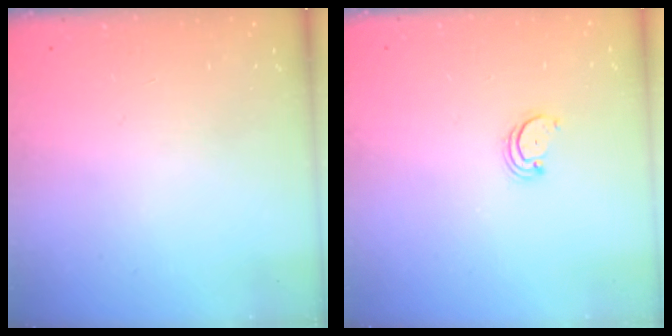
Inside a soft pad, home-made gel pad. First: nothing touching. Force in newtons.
{"total": 2.2, "press": 2.2, "slide": 0.2}